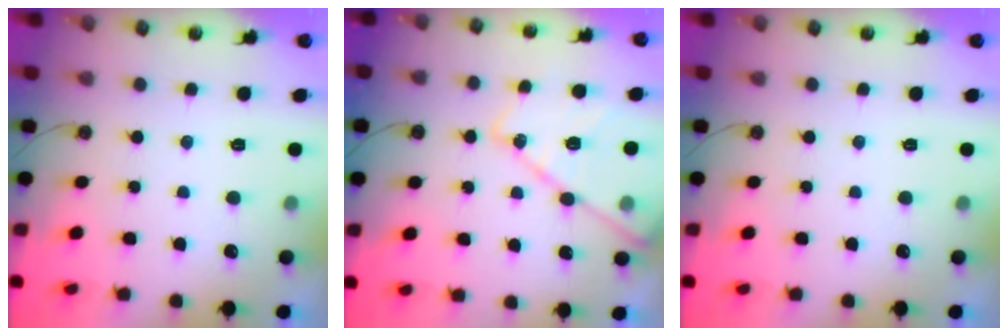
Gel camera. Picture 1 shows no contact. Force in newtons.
{"total": 17.0, "press": 17.0, "slide": 1.3}
{"total": 0.0}